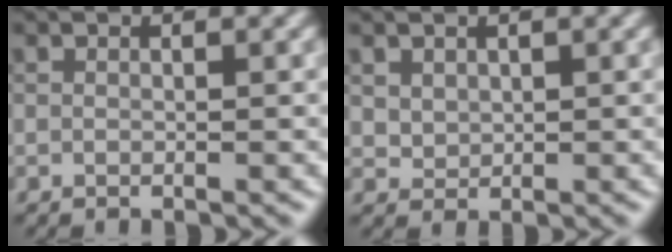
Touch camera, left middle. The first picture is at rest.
{"total": 1.3, "force": [0.7, 1.0, 0.4], "torque": [-0.009, -0.005, 0.021]}